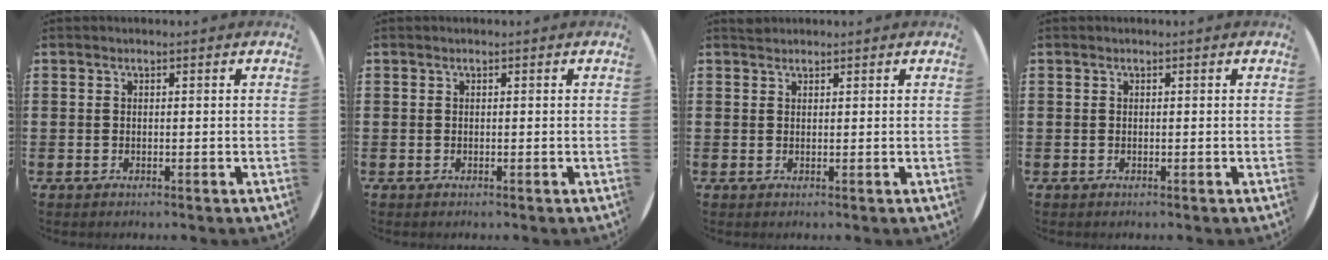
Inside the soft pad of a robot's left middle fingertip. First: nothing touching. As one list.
[{"total": 0.0}, {"total": 0.8, "force": [0.8, 0.2, -0.1], "torque": [0.010, -0.001, 0.013]}, {"total": 0.0}]